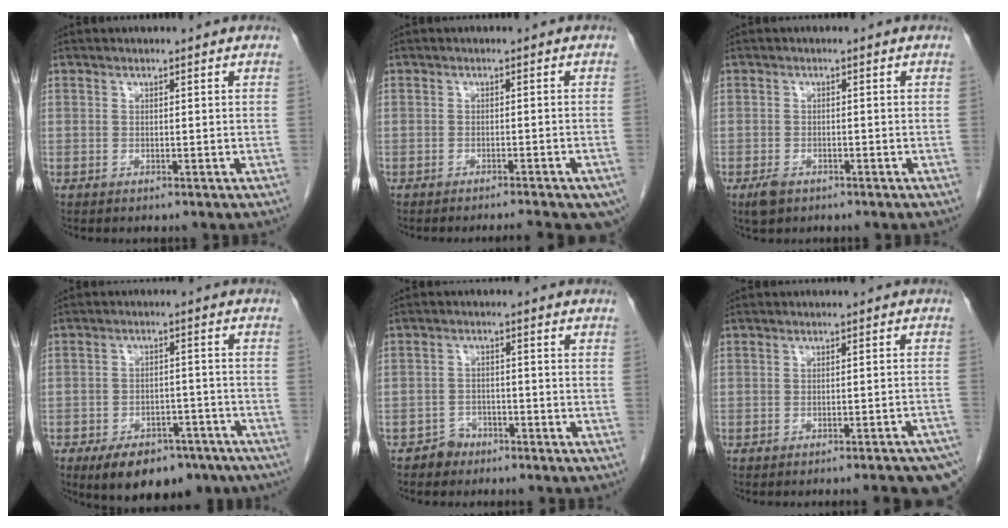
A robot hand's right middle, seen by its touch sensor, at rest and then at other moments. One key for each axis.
{"total": 9.1, "fx": -7.8, "fy": 1.3, "fz": 4.5, "tx": -0.051, "ty": -0.011, "tz": -0.087}
{"total": 2.3, "fx": -1.5, "fy": 1.2, "fz": 1.2, "tx": -0.027, "ty": -0.001, "tz": -0.019}
{"total": 12.7, "fx": -8.9, "fy": 6.3, "fz": 6.4, "tx": -0.091, "ty": 0.008, "tz": -0.129}
{"total": 2.5, "fx": -2.0, "fy": 1.6, "fz": 0.1, "tx": -0.005, "ty": 0.008, "tz": -0.035}
{"total": 11.2, "fx": -10.3, "fy": 0.5, "fz": 4.5, "tx": -0.019, "ty": -0.002, "tz": -0.107}